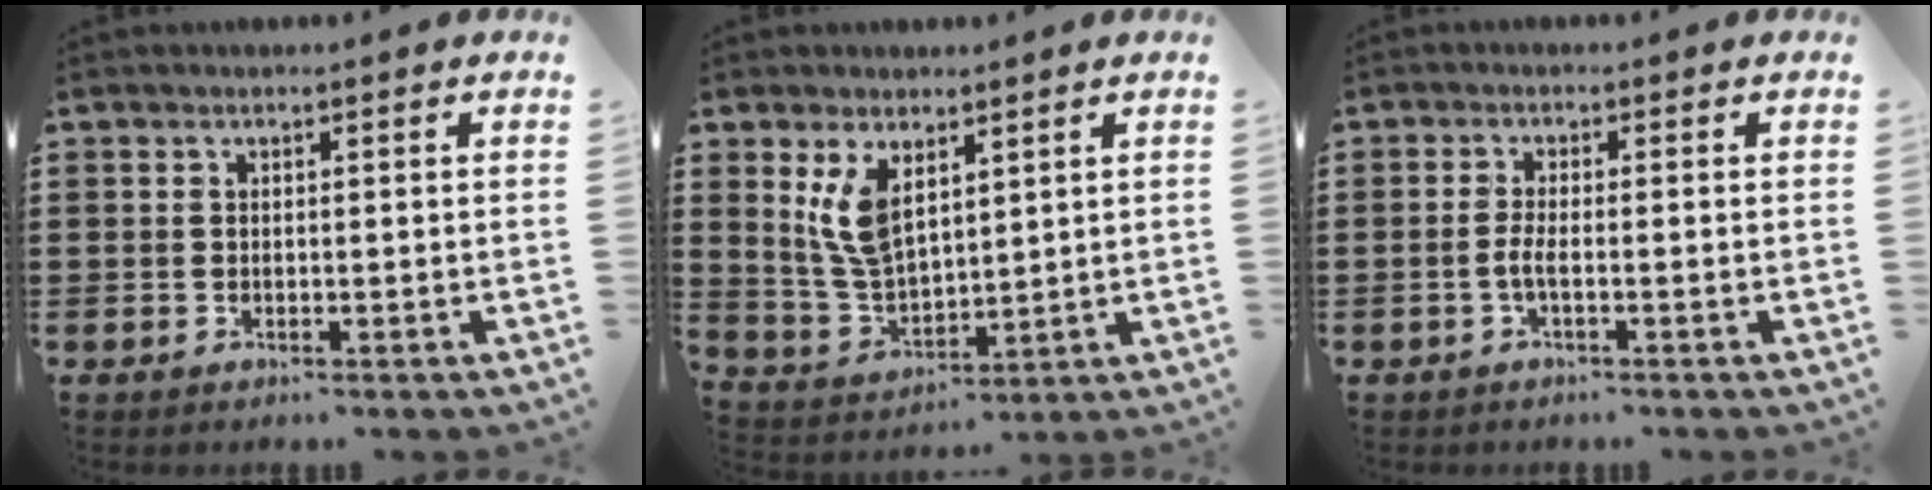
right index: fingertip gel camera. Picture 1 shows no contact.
{"total": 7.6, "force": [3.7, 3.8, 5.4], "torque": [-0.130, -0.007, 0.066]}
{"total": 2.4, "force": [-0.9, 0.4, 2.2], "torque": [-0.055, -0.004, -0.022]}